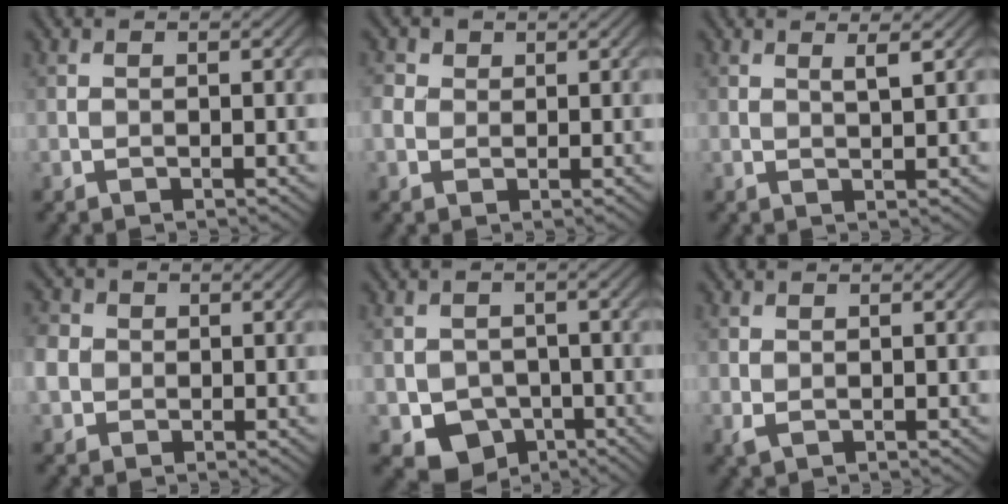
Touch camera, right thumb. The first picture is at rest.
{"total": 2.2, "force": [0.5, 1.9, 0.9], "torque": [-0.028, 0.005, 0.004]}
{"total": 1.5, "force": [1.0, 0.0, 1.2], "torque": [-0.024, 0.000, 0.016]}
{"total": 3.8, "force": [-0.3, 3.5, 1.5], "torque": [-0.047, 0.004, -0.013]}
{"total": 5.4, "force": [-2.2, 4.5, 2.1], "torque": [-0.044, -0.018, -0.041]}
{"total": 1.2, "force": [0.0, 0.8, 0.8], "torque": [-0.024, -0.003, 0.003]}